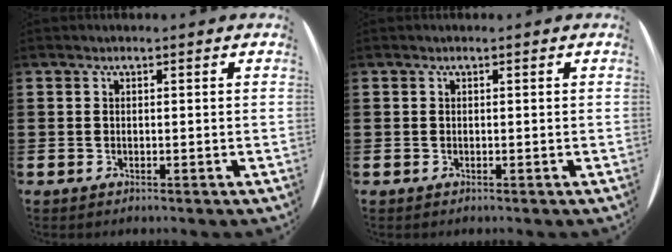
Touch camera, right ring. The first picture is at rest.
{"total": 0.0}